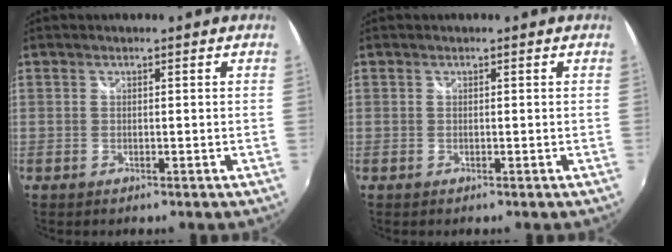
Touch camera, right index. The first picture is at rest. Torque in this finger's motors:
{"motor_torque": [0.00, 0.00, 0.00, 0.01]}